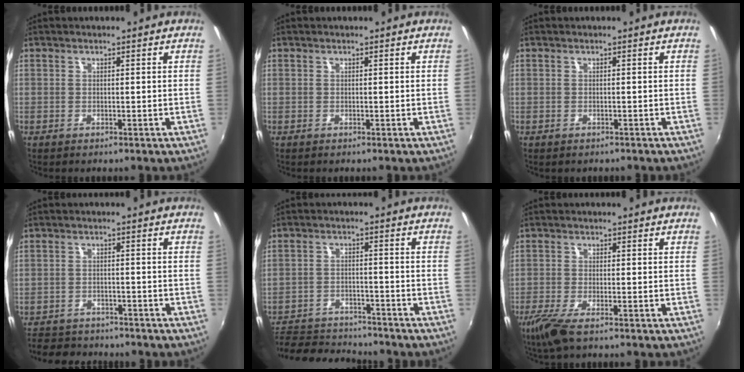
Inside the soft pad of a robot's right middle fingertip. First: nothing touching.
{"total": 0.0}
{"total": 0.8, "force": [-0.6, 0.4, 0.2], "torque": [-0.008, -0.002, -0.007]}
{"total": 8.0, "force": [-7.2, 3.1, 1.7], "torque": [-0.059, 0.000, -0.114]}
{"total": 13.8, "force": [-12.3, 4.5, 4.4], "torque": [-0.114, -0.005, -0.192]}
{"total": 5.5, "force": [-3.6, 0.9, 4.0], "torque": [-0.095, -0.021, -0.072]}